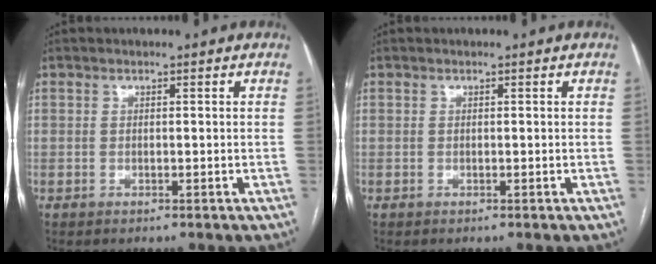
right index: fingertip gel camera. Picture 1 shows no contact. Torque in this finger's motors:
{"motor_torque": [0.04, 0.03, 0.02, 0.00]}